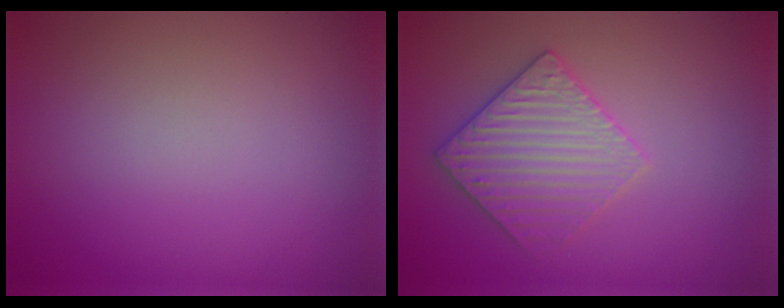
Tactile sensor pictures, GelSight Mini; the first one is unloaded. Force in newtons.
{"total": 3.5, "press": 3.5, "slide": 0.5}